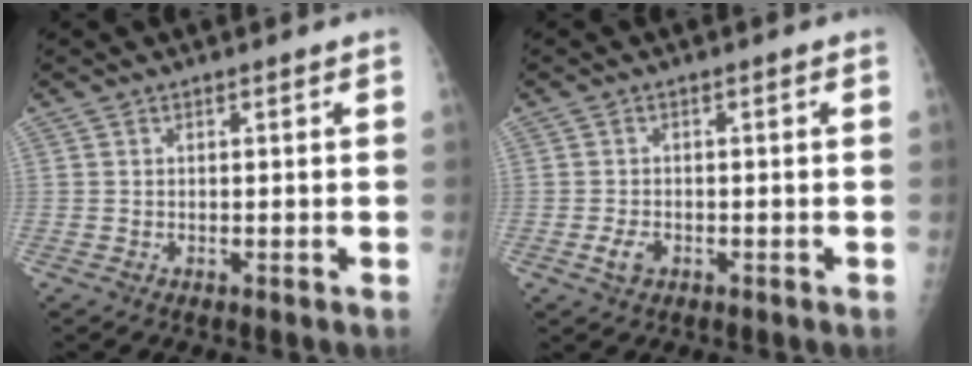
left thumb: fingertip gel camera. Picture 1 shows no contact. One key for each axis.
{"total": 2.6, "fx": -1.1, "fy": 1.7, "fz": 1.7, "tx": -0.032, "ty": 0.004, "tz": -0.018}